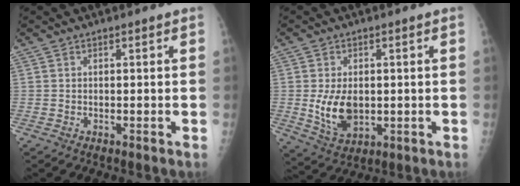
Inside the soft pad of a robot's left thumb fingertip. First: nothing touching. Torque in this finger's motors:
{"motor_torque": [-0.59, 0.90, 0.98, 0.07, 0.09]}